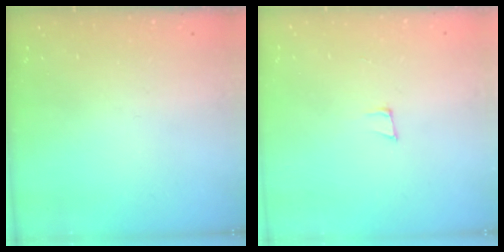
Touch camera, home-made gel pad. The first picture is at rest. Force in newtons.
{"total": 6.7, "press": 5.8, "slide": 3.2}